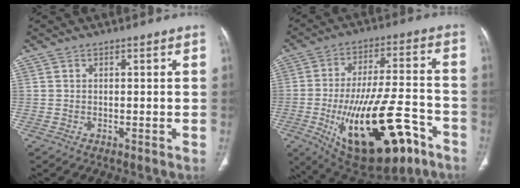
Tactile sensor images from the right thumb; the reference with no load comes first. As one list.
[{"total": 25.1, "force": [-11.0, 10.4, 20.0], "torque": [-0.312, 0.044, -0.153]}]